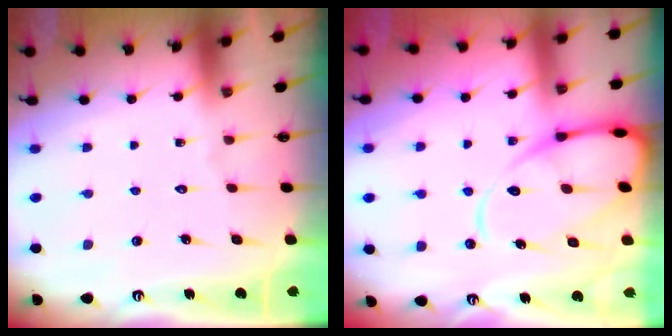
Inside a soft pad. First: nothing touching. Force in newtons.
{"total": 12.6, "press": 12.6, "slide": 1.3}